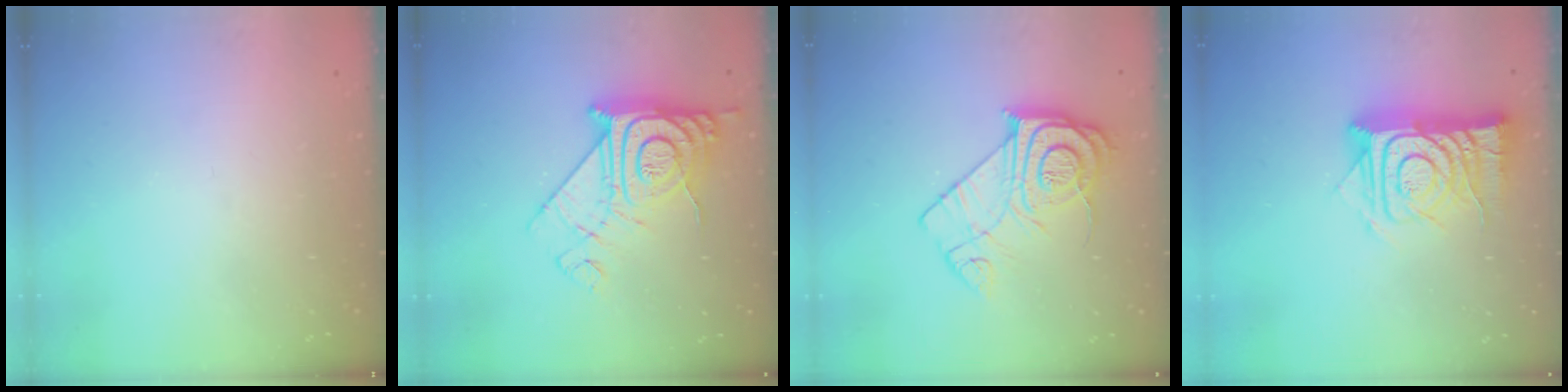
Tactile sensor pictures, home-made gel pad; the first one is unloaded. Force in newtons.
{"total": 16.0, "press": 15.9, "slide": 1.3}
{"total": 13.5, "press": 13.5, "slide": 1.0}
{"total": 15.5, "press": 15.4, "slide": 1.2}